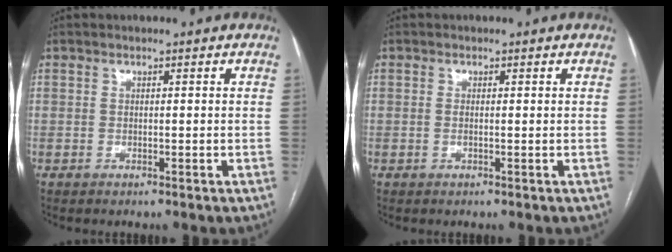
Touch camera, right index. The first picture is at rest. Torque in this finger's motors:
{"motor_torque": [-0.26, -0.03, -0.10, 0.00]}